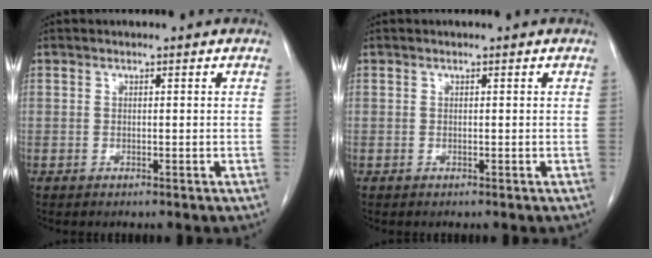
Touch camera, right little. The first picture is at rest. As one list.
[{"total": 0.0}]